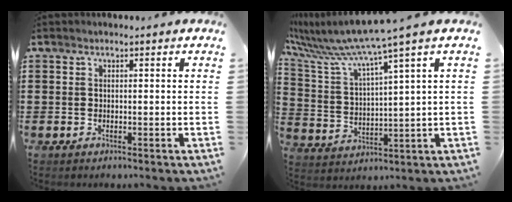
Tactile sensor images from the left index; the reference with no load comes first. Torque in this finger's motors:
{"motor_torque": [2.14, 0.00, 0.26, 0.12]}